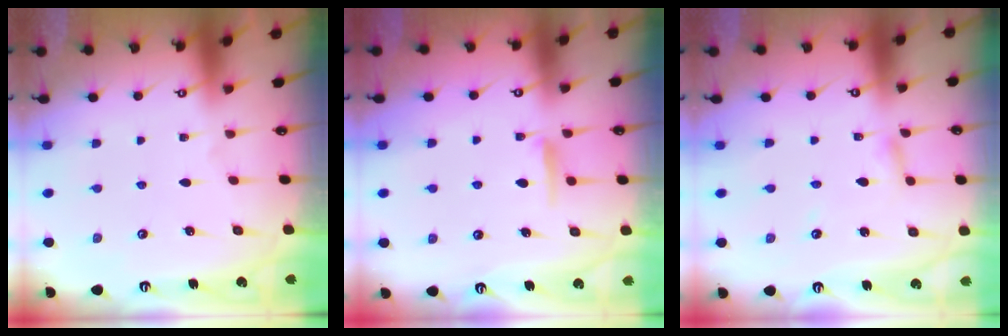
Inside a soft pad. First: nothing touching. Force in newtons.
{"total": 6.5, "press": 6.5, "slide": 0.7}
{"total": 2.6, "press": 2.6, "slide": 0.2}